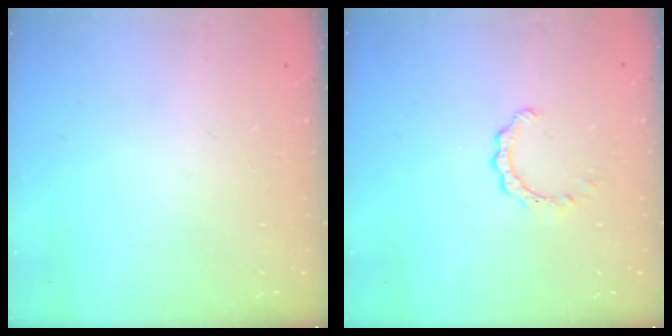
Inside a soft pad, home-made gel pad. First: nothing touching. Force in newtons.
{"total": 2.2, "press": 2.1, "slide": 0.3}